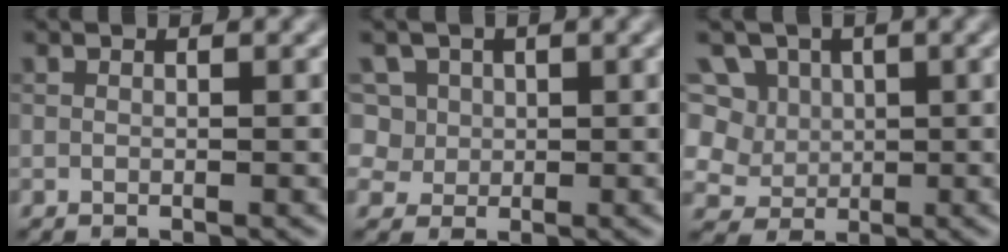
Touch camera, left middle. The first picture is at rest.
{"total": 6.8, "force": [2.9, 5.5, 2.9], "torque": [-0.057, 0.020, 0.029]}
{"total": 9.3, "force": [2.9, 8.0, 3.7], "torque": [-0.088, 0.031, 0.032]}